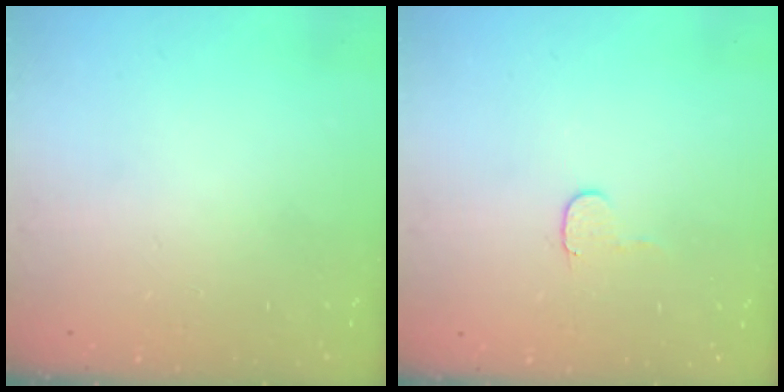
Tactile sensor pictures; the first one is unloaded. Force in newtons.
{"total": 4.4, "press": 4.4, "slide": 0.3}